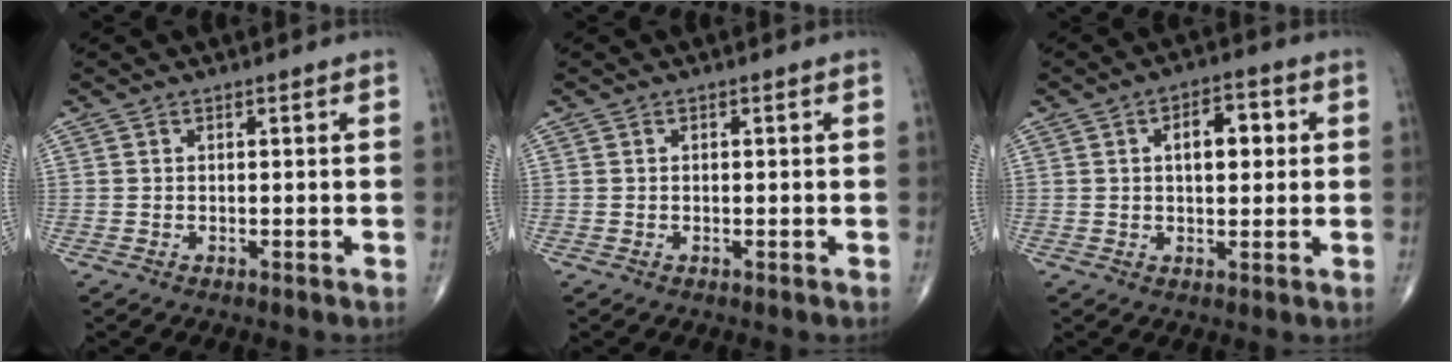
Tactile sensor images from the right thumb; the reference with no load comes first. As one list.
[{"total": 0.0}, {"total": 7.3, "force": [1.4, 3.8, 6.0], "torque": [-0.070, 0.009, 0.017]}]